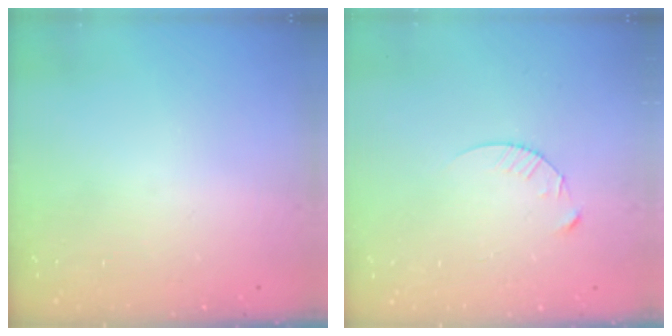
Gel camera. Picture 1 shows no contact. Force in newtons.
{"total": 4.7, "press": 4.7, "slide": 0.6}